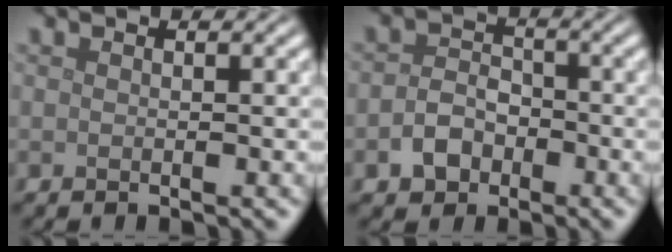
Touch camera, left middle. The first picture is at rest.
{"total": 3.0, "force": [-1.5, 2.3, 1.3], "torque": [-0.021, 0.003, -0.030]}